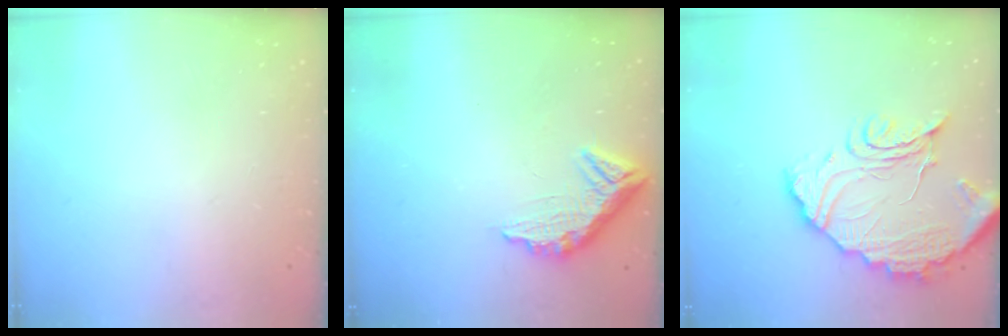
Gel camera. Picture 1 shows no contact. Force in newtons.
{"total": 10.8, "press": 10.8, "slide": 0.8}
{"total": 15.9, "press": 15.8, "slide": 1.2}